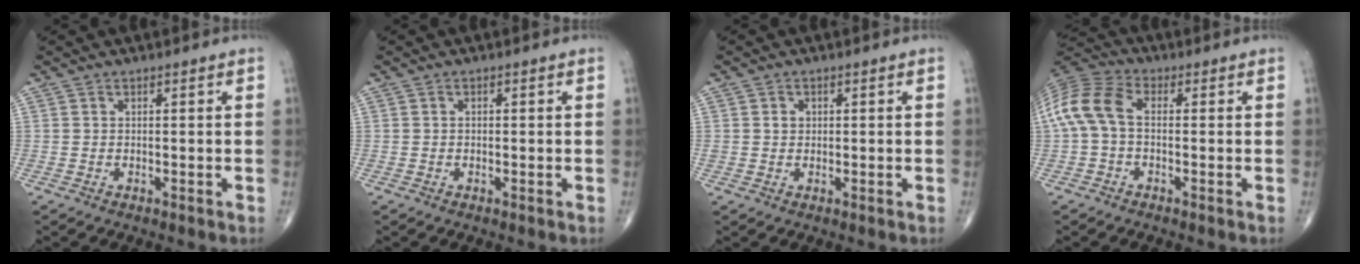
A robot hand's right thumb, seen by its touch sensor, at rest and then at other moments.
{"total": 0.6, "force": [0.0, 0.4, 0.4], "torque": [-0.007, 0.001, 0.001]}
{"total": 1.8, "force": [0.4, 1.5, 0.8], "torque": [-0.005, 0.000, 0.008]}
{"total": 9.7, "force": [-0.1, 5.9, 7.8], "torque": [-0.172, 0.027, -0.012]}